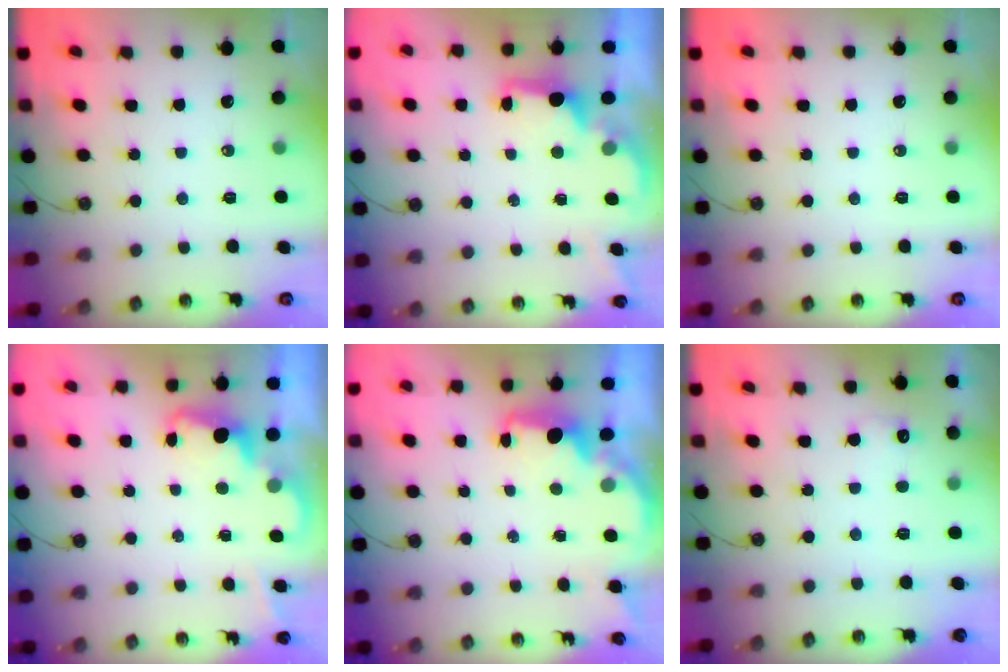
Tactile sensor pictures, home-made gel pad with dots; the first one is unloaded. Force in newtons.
{"total": 2.1, "press": 2.0, "slide": 0.8}
{"total": 0.0}
{"total": 2.3, "press": 2.2, "slide": 0.5}
{"total": 2.9, "press": 2.8, "slide": 0.9}
{"total": 3.9, "press": 3.8, "slide": 1.1}